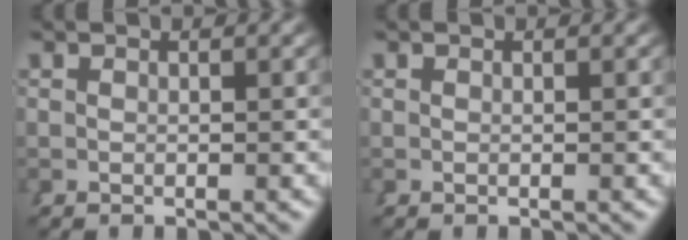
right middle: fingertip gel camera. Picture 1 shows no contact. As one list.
[{"total": 0.0}]